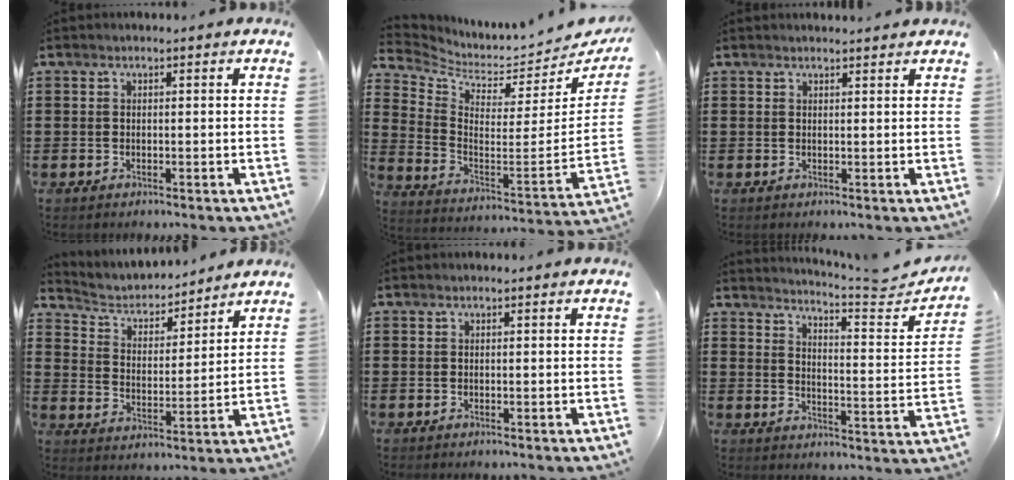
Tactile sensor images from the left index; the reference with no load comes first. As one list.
[{"total": 3.2, "force": [3.0, 0.7, 1.0], "torque": [-0.046, -0.054, 0.045]}, {"total": 1.2, "force": [1.2, 0.0, 0.2], "torque": [-0.006, -0.001, 0.024]}, {"total": 4.3, "force": [4.1, 1.1, 0.7], "torque": [-0.039, -0.030, 0.065]}, {"total": 0.0}, {"total": 4.5, "force": [4.1, -0.7, 1.7], "torque": [-0.041, -0.043, 0.061]}]